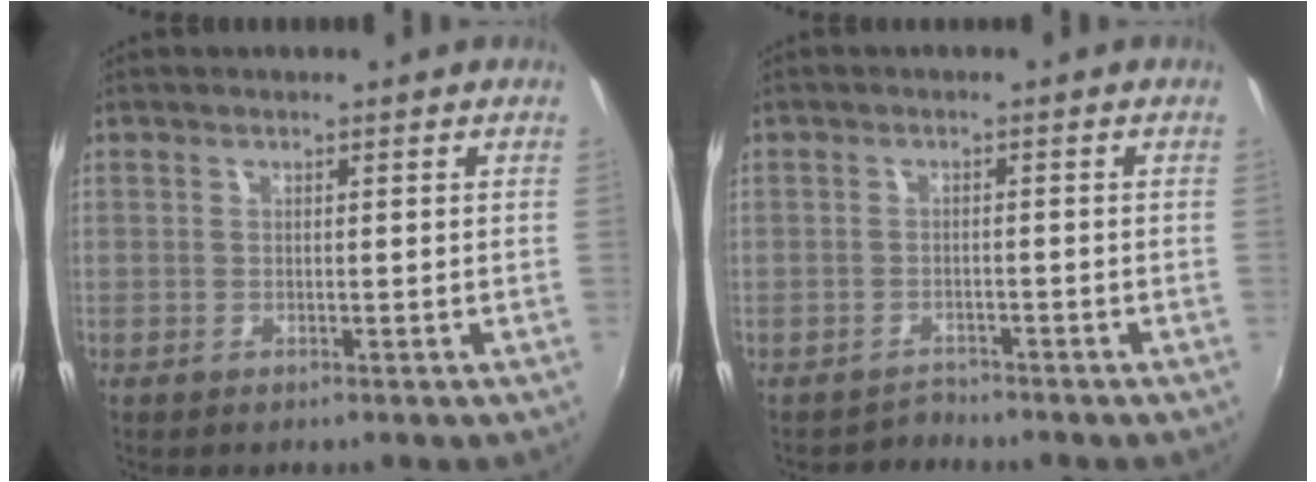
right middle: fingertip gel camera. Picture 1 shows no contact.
{"total": 1.9, "force": [-1.8, 0.5, -0.5], "torque": [0.003, 0.007, -0.031]}